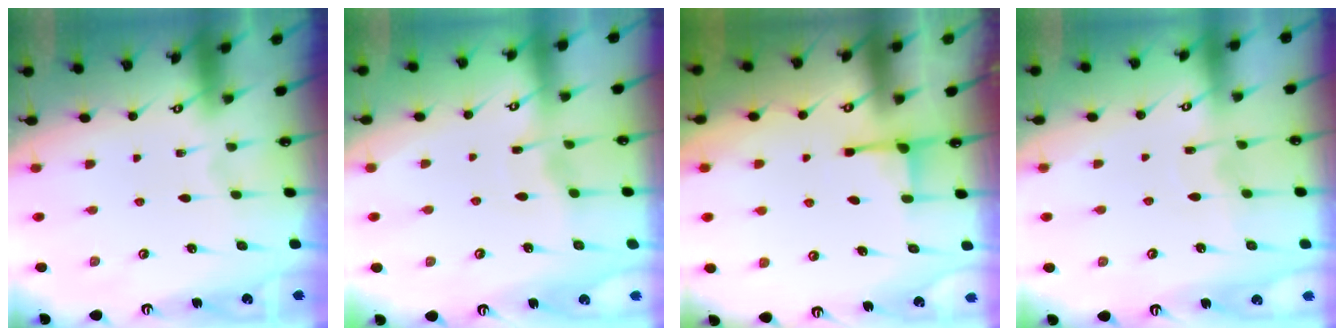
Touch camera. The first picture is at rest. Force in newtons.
{"total": 3.2, "press": 3.2, "slide": 0.4}
{"total": 2.8, "press": 2.8, "slide": 0.6}
{"total": 4.6, "press": 4.6, "slide": 0.4}